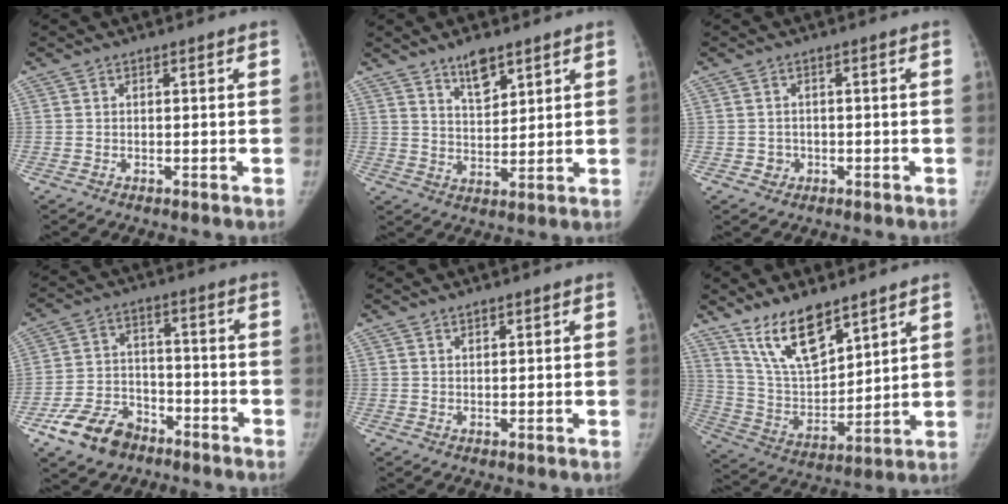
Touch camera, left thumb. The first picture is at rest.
{"total": 6.5, "force": [4.6, 2.6, 3.8], "torque": [-0.047, -0.035, 0.081]}
{"total": 2.0, "force": [-0.6, 1.9, 0.4], "torque": [0.003, 0.007, -0.008]}
{"total": 10.8, "force": [-7.0, 6.9, 4.5], "torque": [-0.068, 0.041, -0.125]}
{"total": 1.1, "force": [0.8, 0.4, 0.6], "torque": [-0.006, -0.005, 0.014]}
{"total": 14.3, "force": [10.1, 5.5, 8.5], "torque": [-0.125, -0.061, 0.205]}